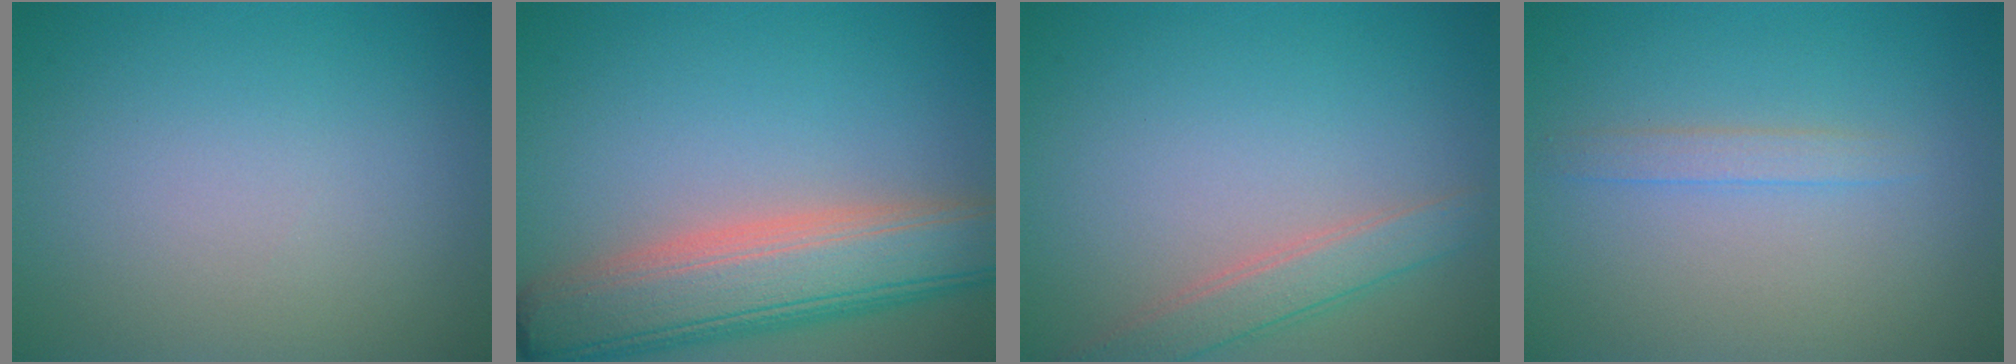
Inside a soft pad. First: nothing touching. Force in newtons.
{"total": 8.7, "press": 8.7, "slide": 0.6}
{"total": 2.7, "press": 2.7, "slide": 0.1}
{"total": 1.2, "press": 1.2, "slide": 0.0}